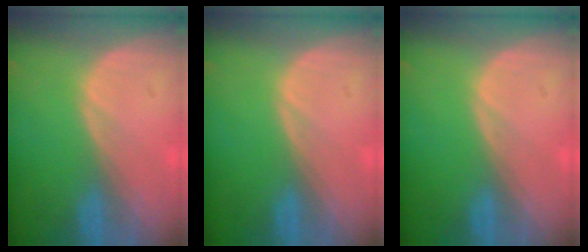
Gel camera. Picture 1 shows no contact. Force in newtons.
{"total": 0.0}
{"total": 0.0}